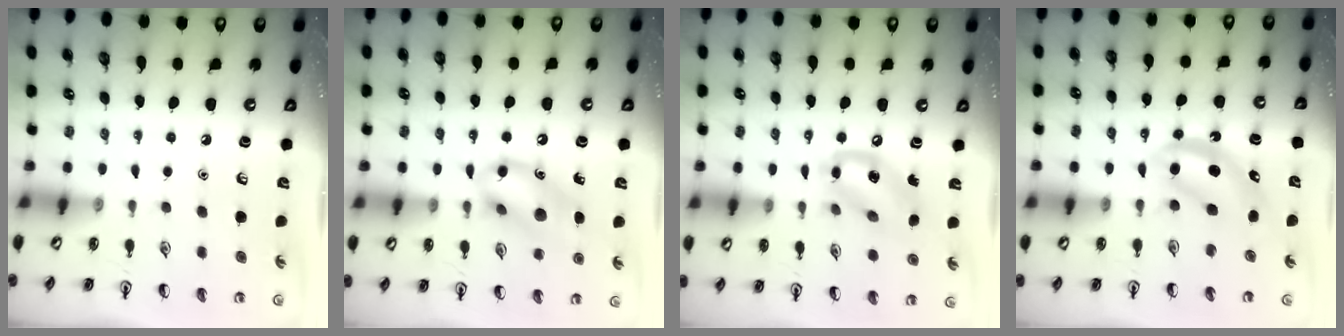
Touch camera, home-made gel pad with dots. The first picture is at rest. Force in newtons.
{"total": 11.8, "press": 11.6, "slide": 2.1}
{"total": 11.8, "press": 11.5, "slide": 2.6}
{"total": 5.0, "press": 4.9, "slide": 1.0}